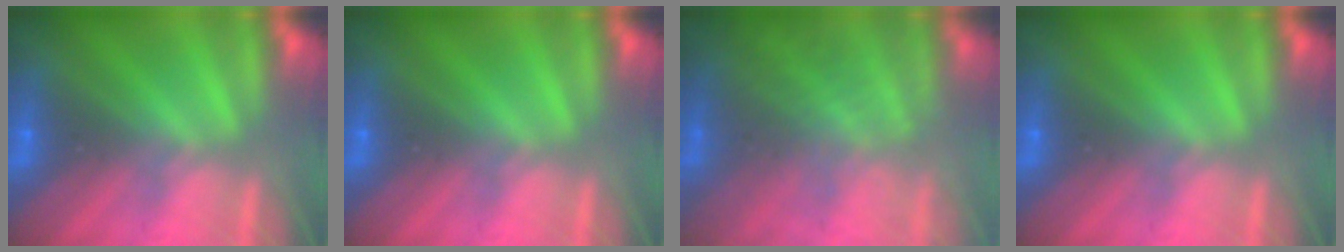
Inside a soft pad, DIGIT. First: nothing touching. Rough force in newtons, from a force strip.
{"total": 0.0}
{"total": 13.2}
{"total": 0.0}